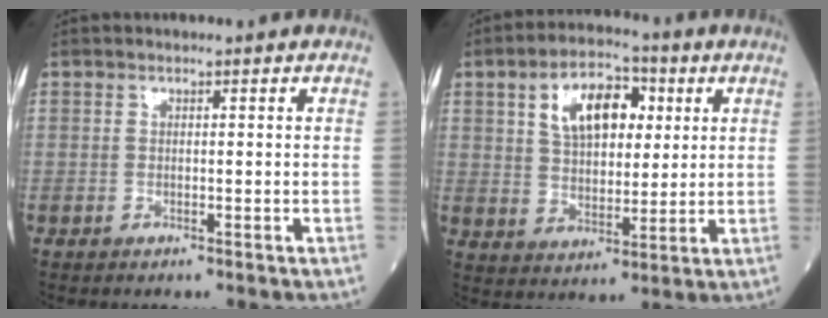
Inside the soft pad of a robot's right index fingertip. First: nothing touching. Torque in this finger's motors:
{"motor_torque": [0.38, 0.25, 0.22, 0.11]}